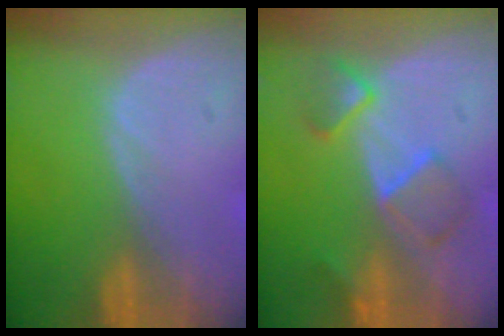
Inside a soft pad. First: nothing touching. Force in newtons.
{"total": 5.6, "press": 5.6, "slide": 0.6}